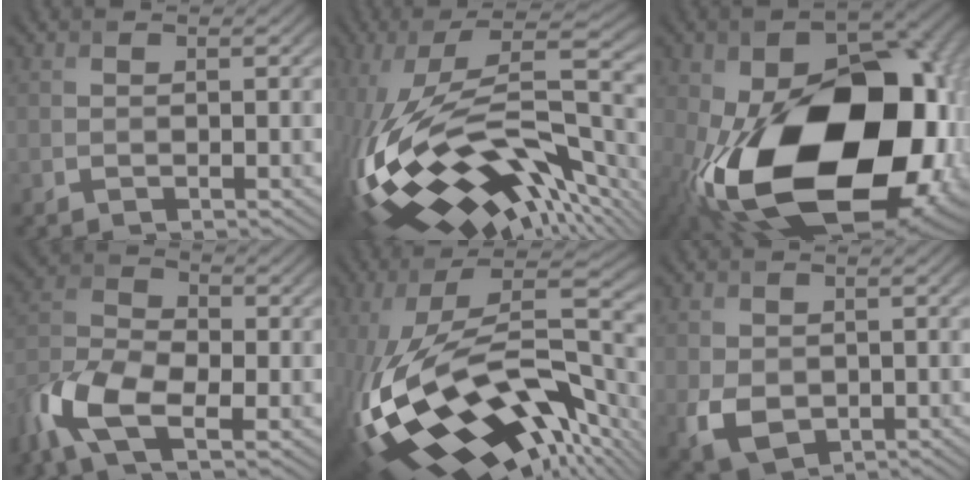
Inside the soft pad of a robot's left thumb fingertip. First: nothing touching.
{"total": 18.1, "force": [-5.7, 6.0, 16.1], "torque": [-0.325, -0.004, -0.097]}
{"total": 23.2, "force": [-4.7, 14.1, 17.8], "torque": [-0.334, -0.063, -0.030]}
{"total": 10.6, "force": [-4.8, 5.1, 8.0], "torque": [-0.191, -0.005, -0.111]}
{"total": 18.9, "force": [-7.1, 7.3, 16.0], "torque": [-0.318, -0.013, -0.117]}
{"total": 4.3, "force": [-0.5, 3.2, 2.8], "torque": [-0.071, -0.009, -0.007]}